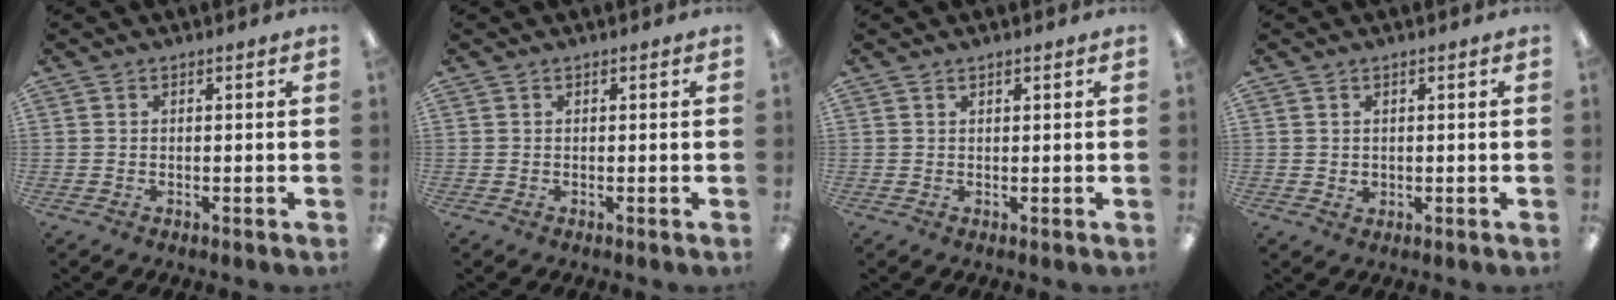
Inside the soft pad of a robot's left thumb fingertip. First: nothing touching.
{"total": 0.0}
{"total": 0.6, "force": [0.6, 0.2, 0.3], "torque": [-0.006, 0.001, 0.010]}
{"total": 1.3, "force": [0.6, 1.1, 0.4], "torque": [-0.001, 0.000, 0.009]}